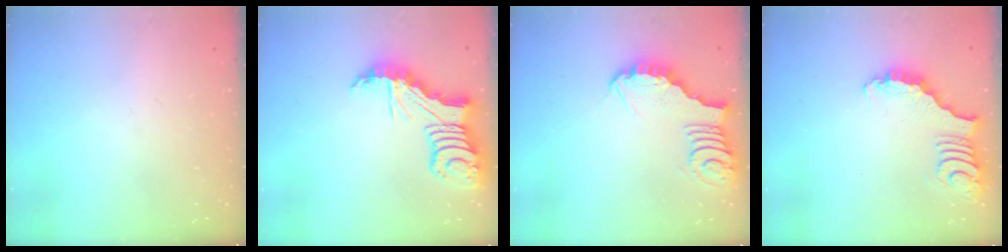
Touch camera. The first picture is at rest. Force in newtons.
{"total": 9.0, "press": 9.0, "slide": 0.9}
{"total": 3.4, "press": 3.4, "slide": 0.3}
{"total": 3.6, "press": 3.5, "slide": 0.7}